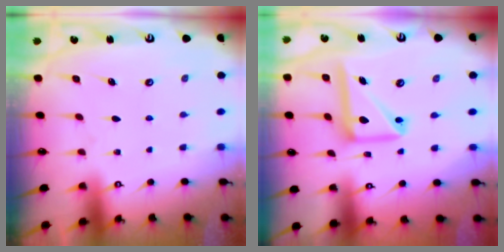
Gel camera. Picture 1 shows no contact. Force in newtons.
{"total": 14.4, "press": 14.4, "slide": 1.3}